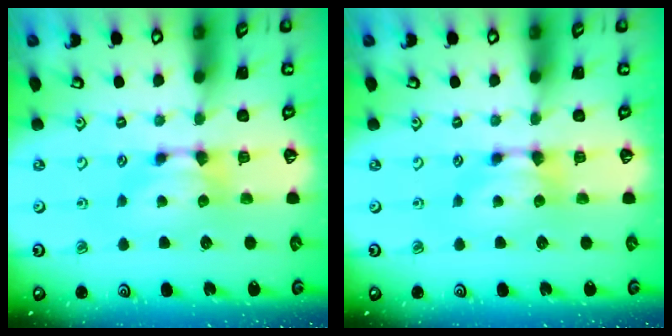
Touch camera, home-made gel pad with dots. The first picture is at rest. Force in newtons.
{"total": 0.0}